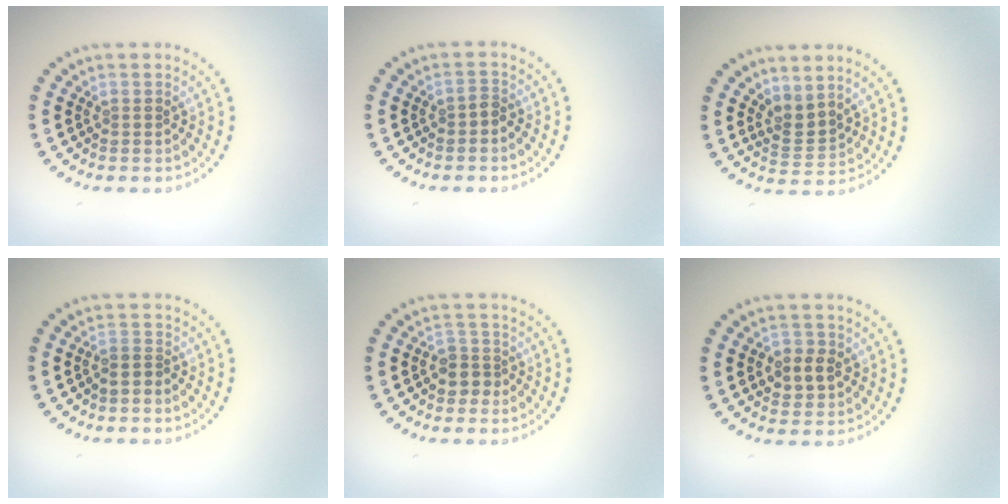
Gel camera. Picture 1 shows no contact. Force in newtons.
{"total": 1.0, "press": 0.8, "slide": 0.6}
{"total": 2.3, "press": 1.5, "slide": 1.7}
{"total": 0.9, "press": 0.7, "slide": 0.6}
{"total": 2.0, "press": 1.7, "slide": 1.0}
{"total": 2.7, "press": 2.6, "slide": 0.5}